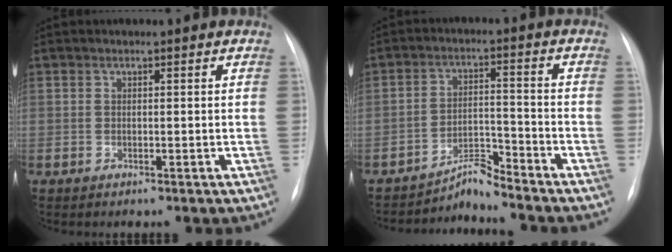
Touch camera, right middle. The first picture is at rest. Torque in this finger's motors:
{"motor_torque": [-0.39, -0.30, -0.02, 0.00]}